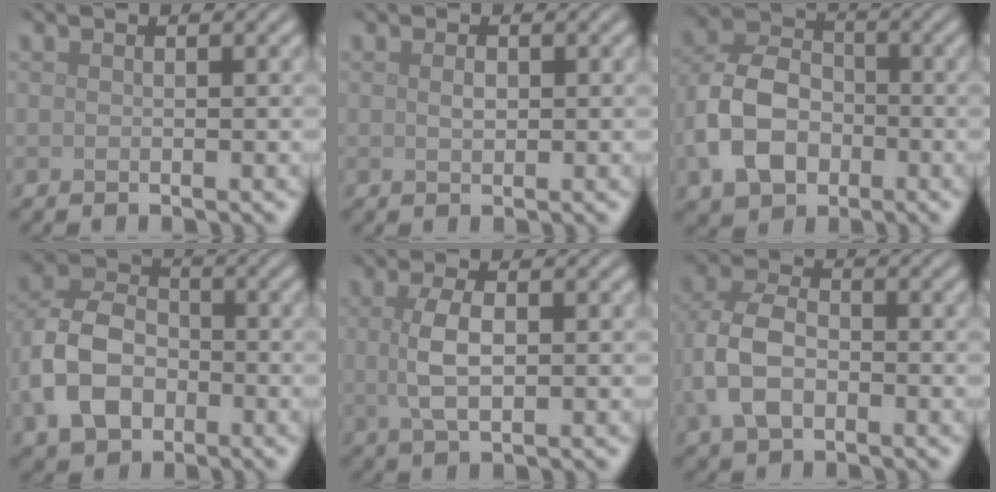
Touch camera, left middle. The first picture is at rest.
{"total": 0.9, "force": [0.2, 0.5, 0.7], "torque": [-0.017, 0.000, 0.004]}
{"total": 7.4, "force": [-2.0, 5.6, 4.5], "torque": [-0.098, 0.001, -0.047]}
{"total": 7.6, "force": [-2.0, 5.7, 4.6], "torque": [-0.106, -0.001, -0.047]}
{"total": 3.5, "force": [0.3, 1.4, 3.2], "torque": [-0.073, 0.000, 0.005]}
{"total": 6.0, "force": [-1.4, 4.1, 4.2], "torque": [-0.104, 0.005, -0.036]}